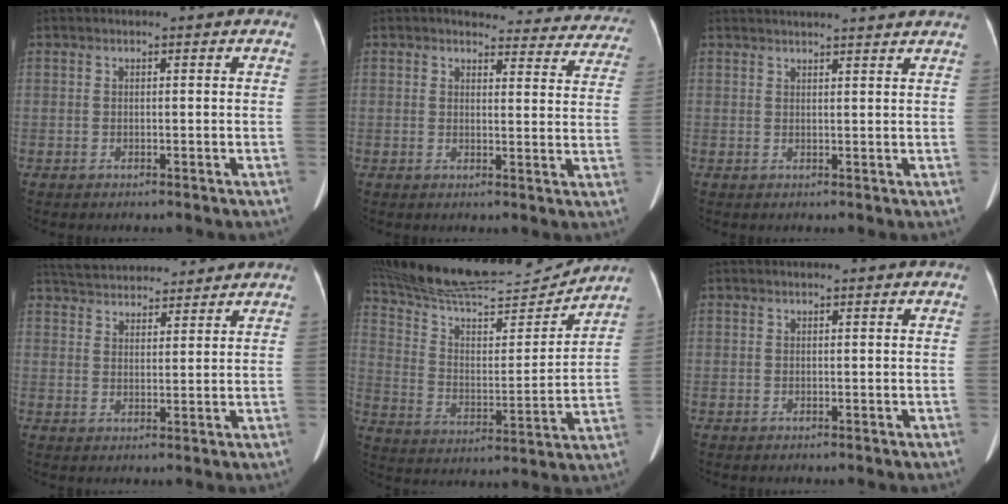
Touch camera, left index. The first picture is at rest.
{"total": 17.0, "force": [16.0, 5.0, 2.9], "torque": [0.005, -0.042, 0.153]}
{"total": 10.9, "force": [10.1, 0.1, 4.0], "torque": [-0.059, 0.026, 0.121]}
{"total": 12.3, "force": [11.4, 3.0, 3.3], "torque": [-0.058, 0.038, 0.182]}
{"total": 20.5, "force": [19.5, 1.7, 6.3], "torque": [-0.120, -0.012, 0.310]}
{"total": 0.0}